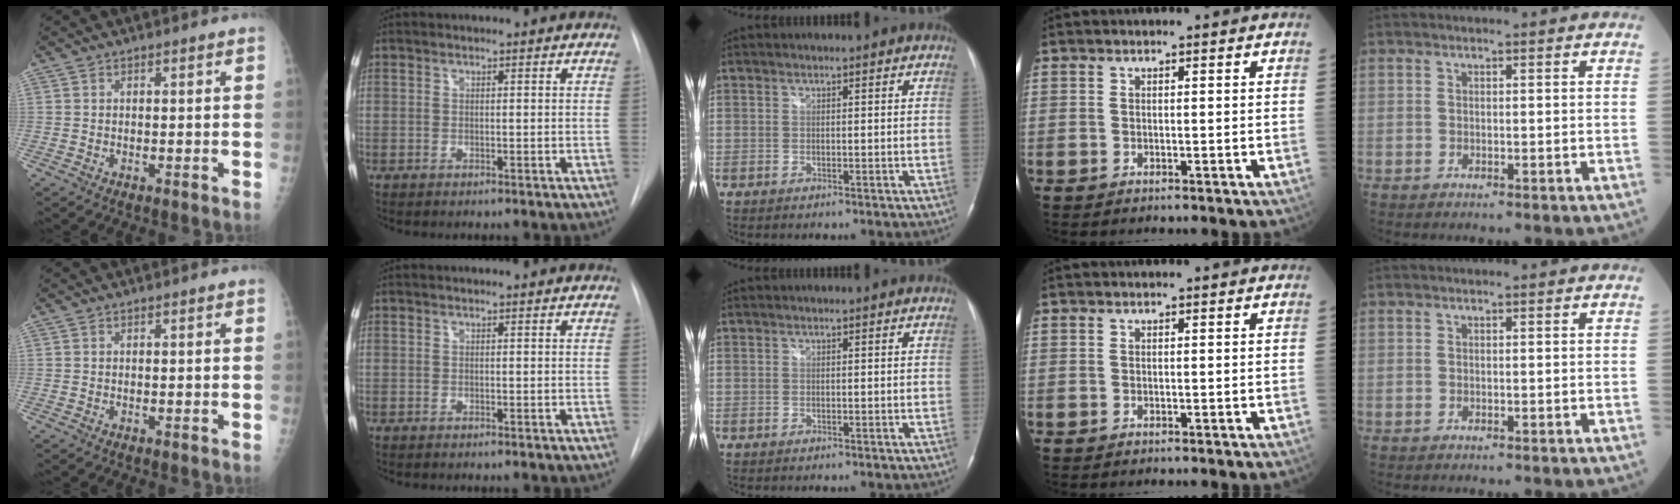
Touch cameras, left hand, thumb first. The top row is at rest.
{}